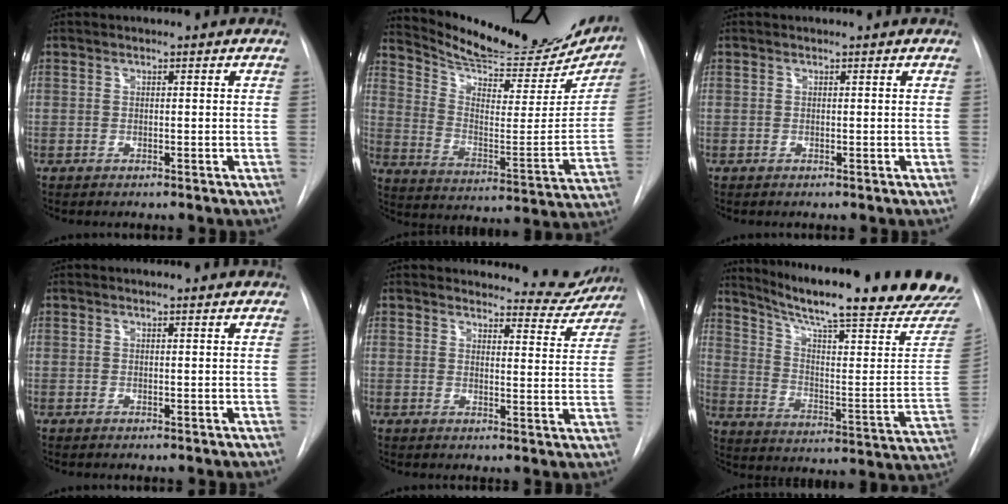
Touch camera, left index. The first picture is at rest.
{"total": 25.2, "force": [22.9, 5.7, 8.8], "torque": [-0.144, -0.063, 0.315]}
{"total": 0.0}
{"total": 2.2, "force": [2.1, 0.1, 0.4], "torque": [-0.012, 0.006, 0.020]}
{"total": 8.2, "force": [8.0, 1.9, 0.2], "torque": [0.017, -0.037, 0.080]}
{"total": 27.0, "force": [23.1, 1.1, 14.0], "torque": [-0.220, -0.088, 0.303]}